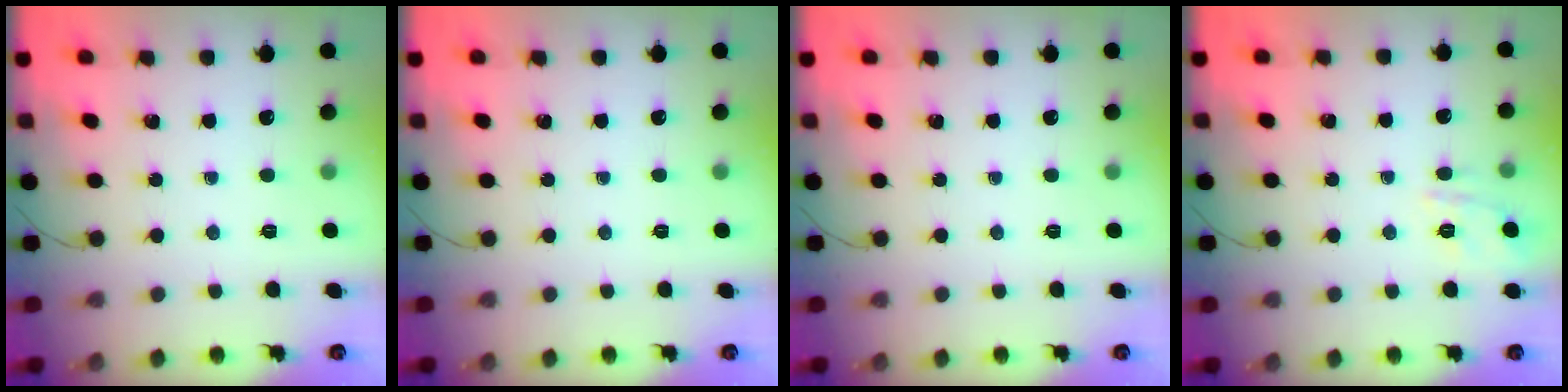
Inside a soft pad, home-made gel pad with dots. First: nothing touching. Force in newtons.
{"total": 0.0}
{"total": 0.0}
{"total": 2.4, "press": 2.0, "slide": 1.3}